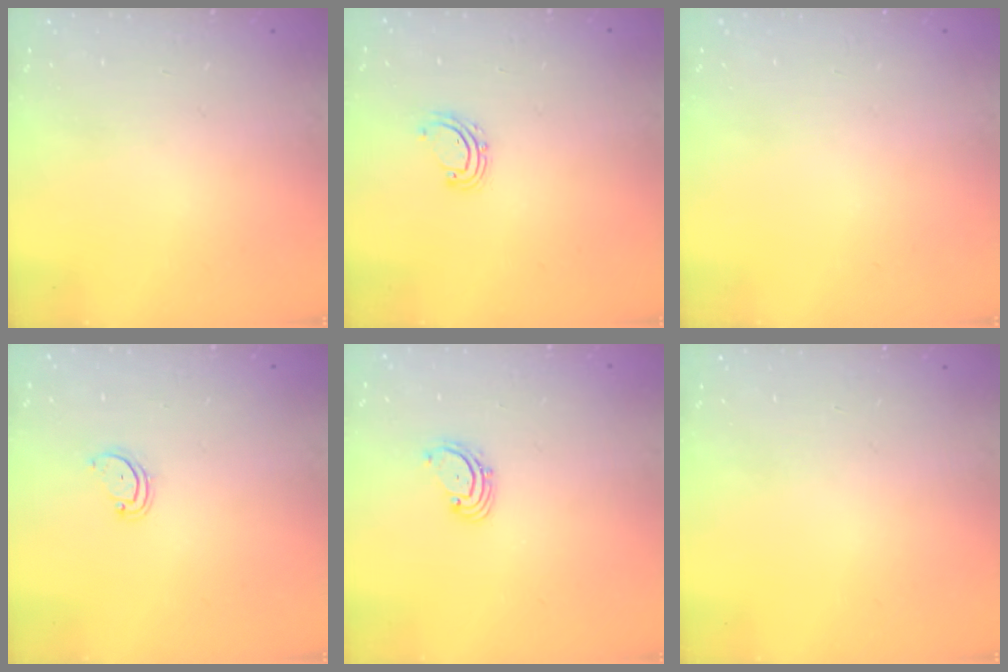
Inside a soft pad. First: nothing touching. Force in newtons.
{"total": 3.9, "press": 3.9, "slide": 0.2}
{"total": 0.0}
{"total": 3.0, "press": 3.0, "slide": 0.2}
{"total": 1.9, "press": 1.8, "slide": 0.2}
{"total": 0.0}